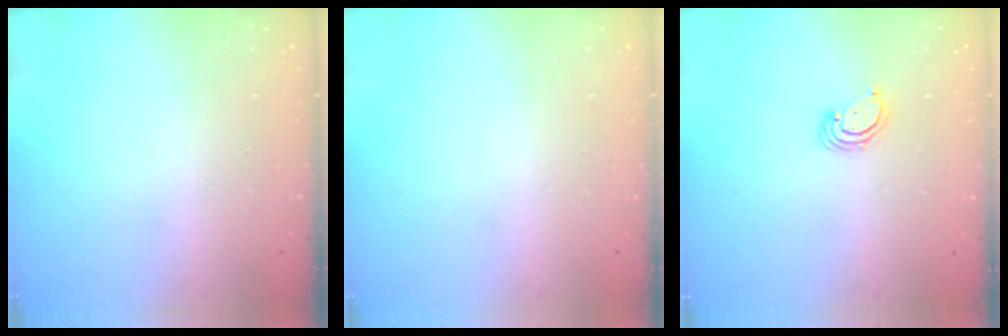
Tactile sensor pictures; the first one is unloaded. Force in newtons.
{"total": 0.0}
{"total": 2.4, "press": 2.4, "slide": 0.2}